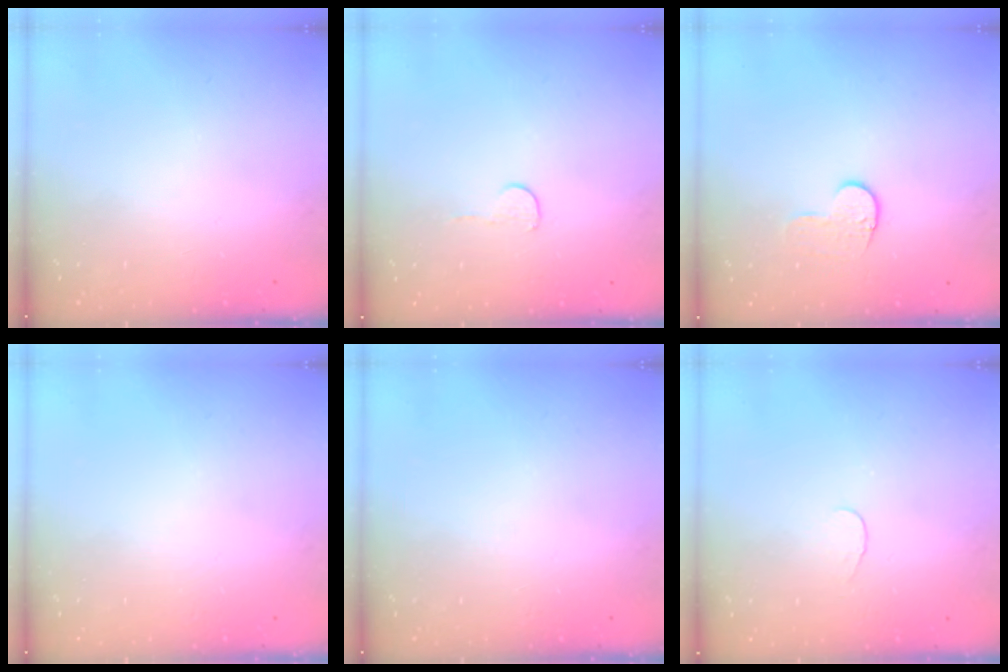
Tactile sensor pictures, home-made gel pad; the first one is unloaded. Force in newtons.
{"total": 3.7, "press": 3.7, "slide": 0.3}
{"total": 5.8, "press": 5.7, "slide": 0.4}
{"total": 0.0}
{"total": 0.0}
{"total": 2.8, "press": 2.7, "slide": 0.3}